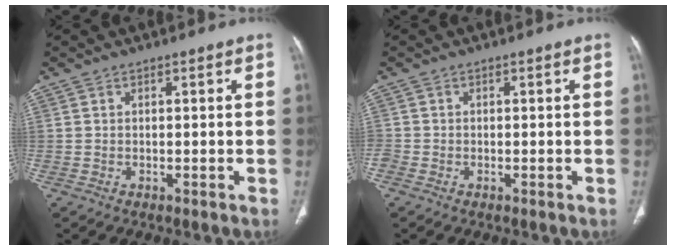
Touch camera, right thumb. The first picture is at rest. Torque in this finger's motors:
{"motor_torque": [2.03, 1.97, 1.30, -0.42, 0.61]}